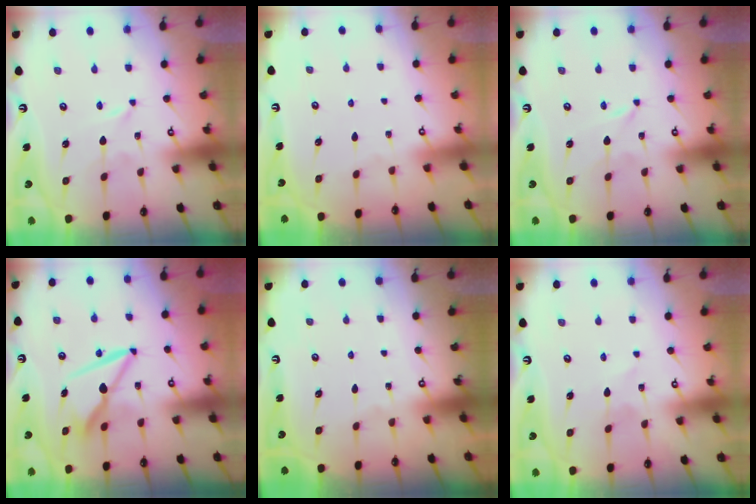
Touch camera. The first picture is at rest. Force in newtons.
{"total": 0.0}
{"total": 0.0}
{"total": 9.7, "press": 9.6, "slide": 0.9}
{"total": 0.0}
{"total": 1.2, "press": 1.1, "slide": 0.1}